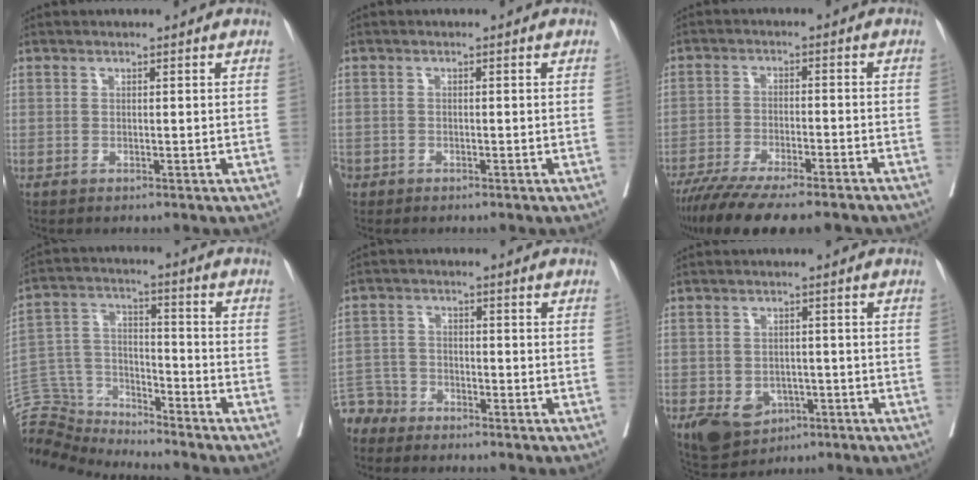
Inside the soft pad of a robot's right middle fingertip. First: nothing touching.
{"total": 2.2, "force": [-1.4, 1.7, 0.6], "torque": [-0.016, -0.001, -0.029]}
{"total": 16.9, "force": [-13.8, 2.9, 9.4], "torque": [-0.148, -0.030, -0.212]}
{"total": 10.3, "force": [-10.1, 1.4, -1.2], "torque": [0.014, 0.058, -0.196]}
{"total": 5.3, "force": [-4.9, 2.0, -0.4], "torque": [0.011, -0.003, -0.101]}
{"total": 9.5, "force": [-4.4, 7.2, 4.4], "torque": [-0.091, 0.004, -0.058]}